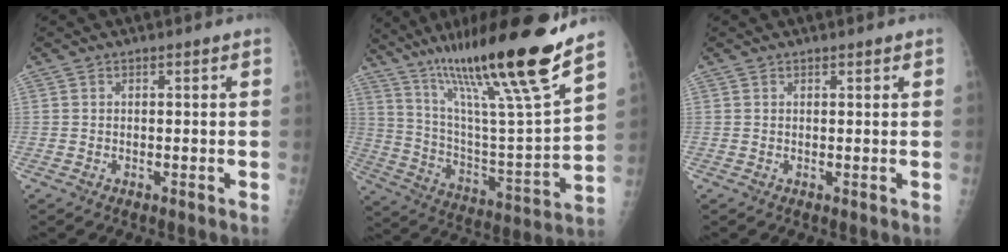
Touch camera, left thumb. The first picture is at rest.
{"total": 27.2, "force": [19.1, 1.9, 19.3], "torque": [-0.301, -0.071, 0.328]}
{"total": 0.7, "force": [0.6, 0.2, 0.2], "torque": [-0.002, -0.003, 0.009]}